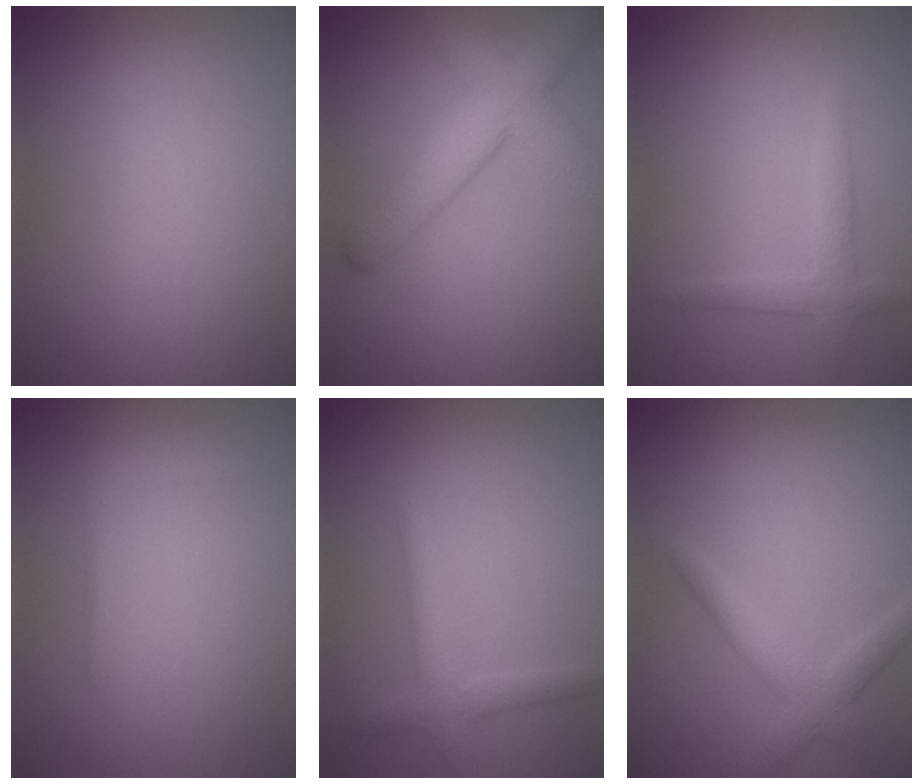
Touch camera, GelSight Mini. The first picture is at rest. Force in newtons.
{"total": 5.9, "press": 5.9, "slide": 0.2}
{"total": 2.3, "press": 2.3, "slide": 0.2}
{"total": 1.1, "press": 1.1, "slide": 0.1}
{"total": 2.5, "press": 2.5, "slide": 0.1}
{"total": 3.0, "press": 3.0, "slide": 0.1}